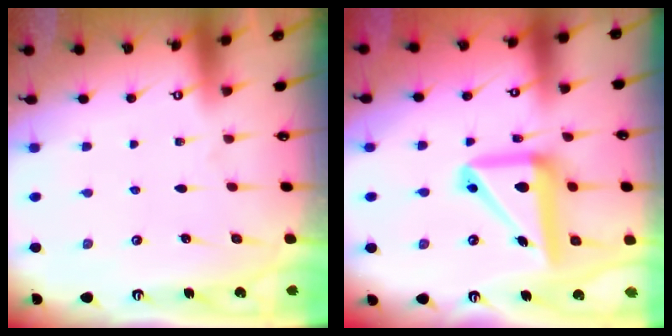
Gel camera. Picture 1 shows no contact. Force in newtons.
{"total": 14.8, "press": 14.6, "slide": 2.3}